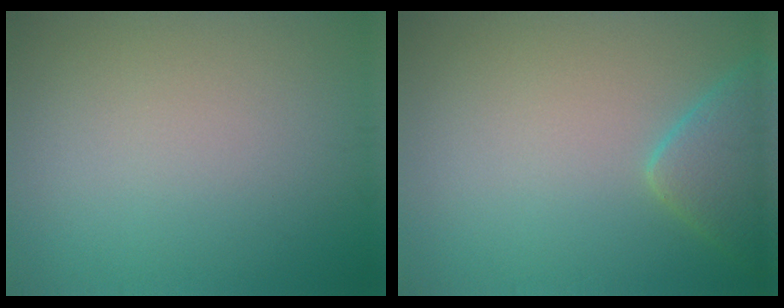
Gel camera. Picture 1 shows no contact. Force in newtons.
{"total": 3.7, "press": 3.7, "slide": 0.3}